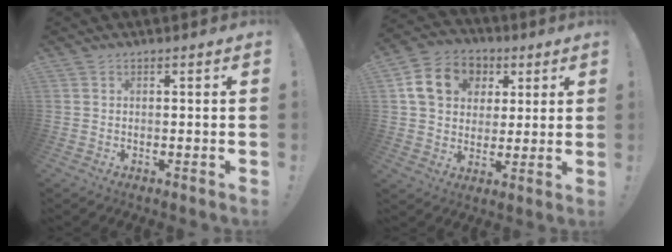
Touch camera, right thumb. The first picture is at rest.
{"total": 14.1, "force": [4.8, 11.3, 6.8], "torque": [-0.098, -0.005, 0.098]}